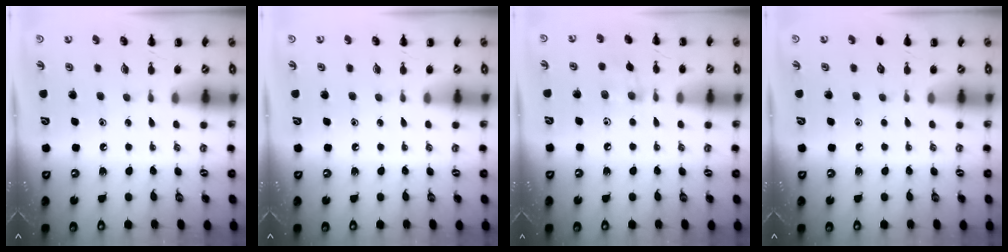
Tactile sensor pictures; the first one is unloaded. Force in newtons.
{"total": 0.0}
{"total": 3.7, "press": 3.6, "slide": 1.2}
{"total": 0.0}